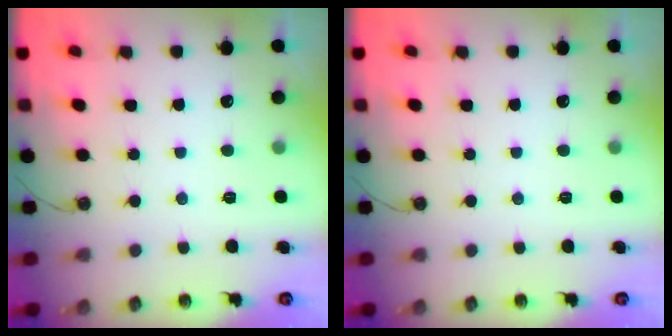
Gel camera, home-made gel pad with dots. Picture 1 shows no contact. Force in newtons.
{"total": 0.0}